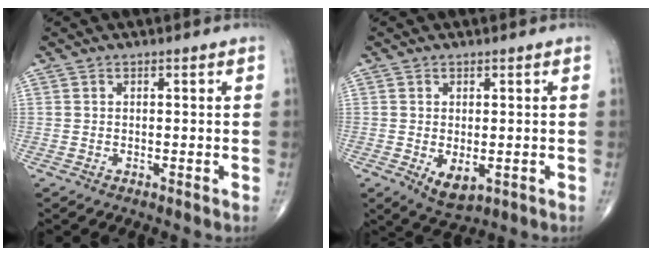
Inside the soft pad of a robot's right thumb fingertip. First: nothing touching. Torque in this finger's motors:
{"motor_torque": [-0.42, 0.10, 0.28, 0.24, -0.03]}